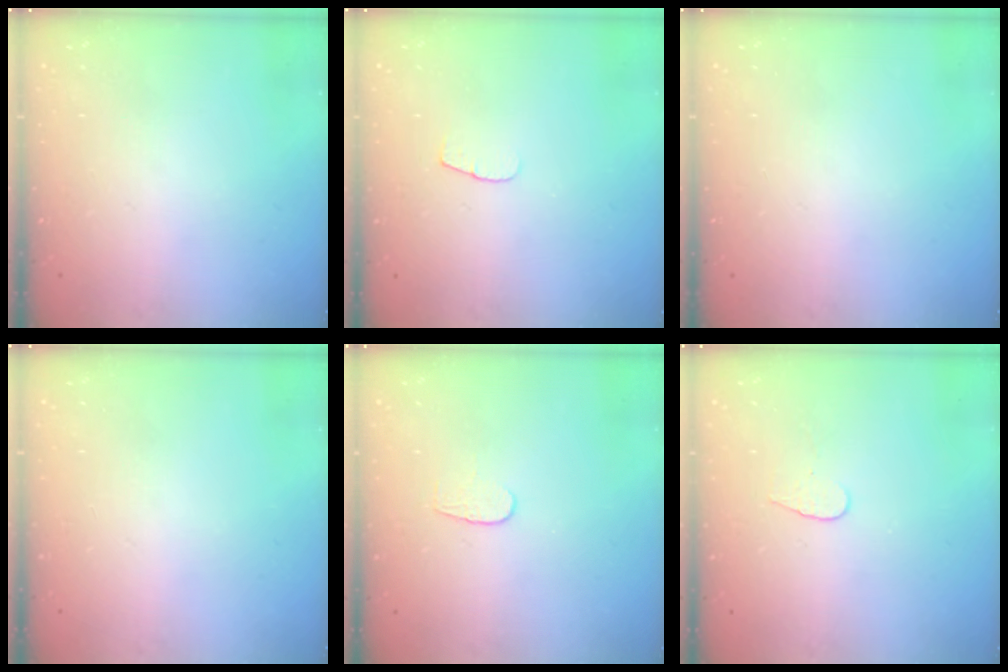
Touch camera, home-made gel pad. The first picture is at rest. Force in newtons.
{"total": 3.7, "press": 3.7, "slide": 0.4}
{"total": 0.0}
{"total": 0.0}
{"total": 4.3, "press": 4.3, "slide": 0.3}
{"total": 4.0, "press": 4.0, "slide": 0.4}